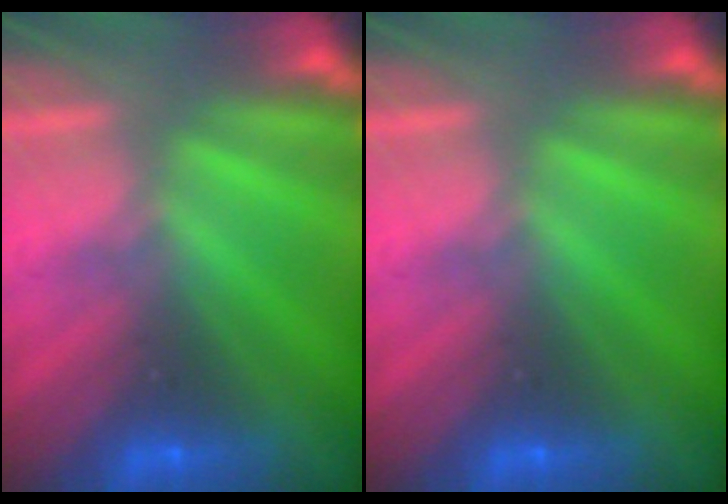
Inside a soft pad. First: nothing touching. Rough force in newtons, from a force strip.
{"total": 0.0}